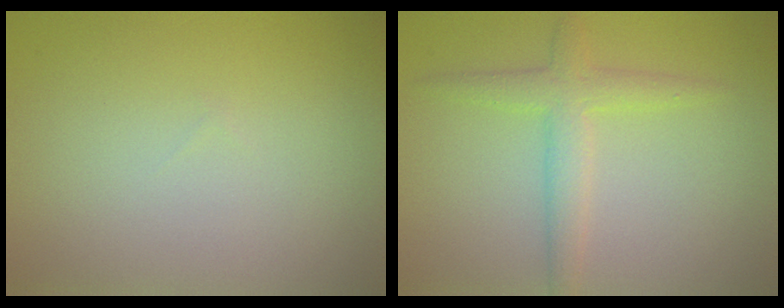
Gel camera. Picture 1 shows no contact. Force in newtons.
{"total": 2.8, "press": 2.8, "slide": 0.1}